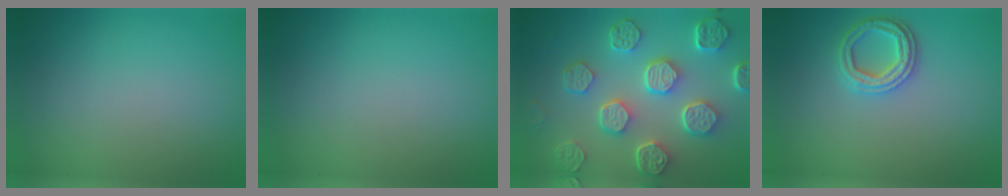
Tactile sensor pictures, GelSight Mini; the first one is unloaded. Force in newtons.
{"total": 0.0}
{"total": 8.1, "press": 6.1, "slide": 5.3}
{"total": 2.8, "press": 2.7, "slide": 0.7}